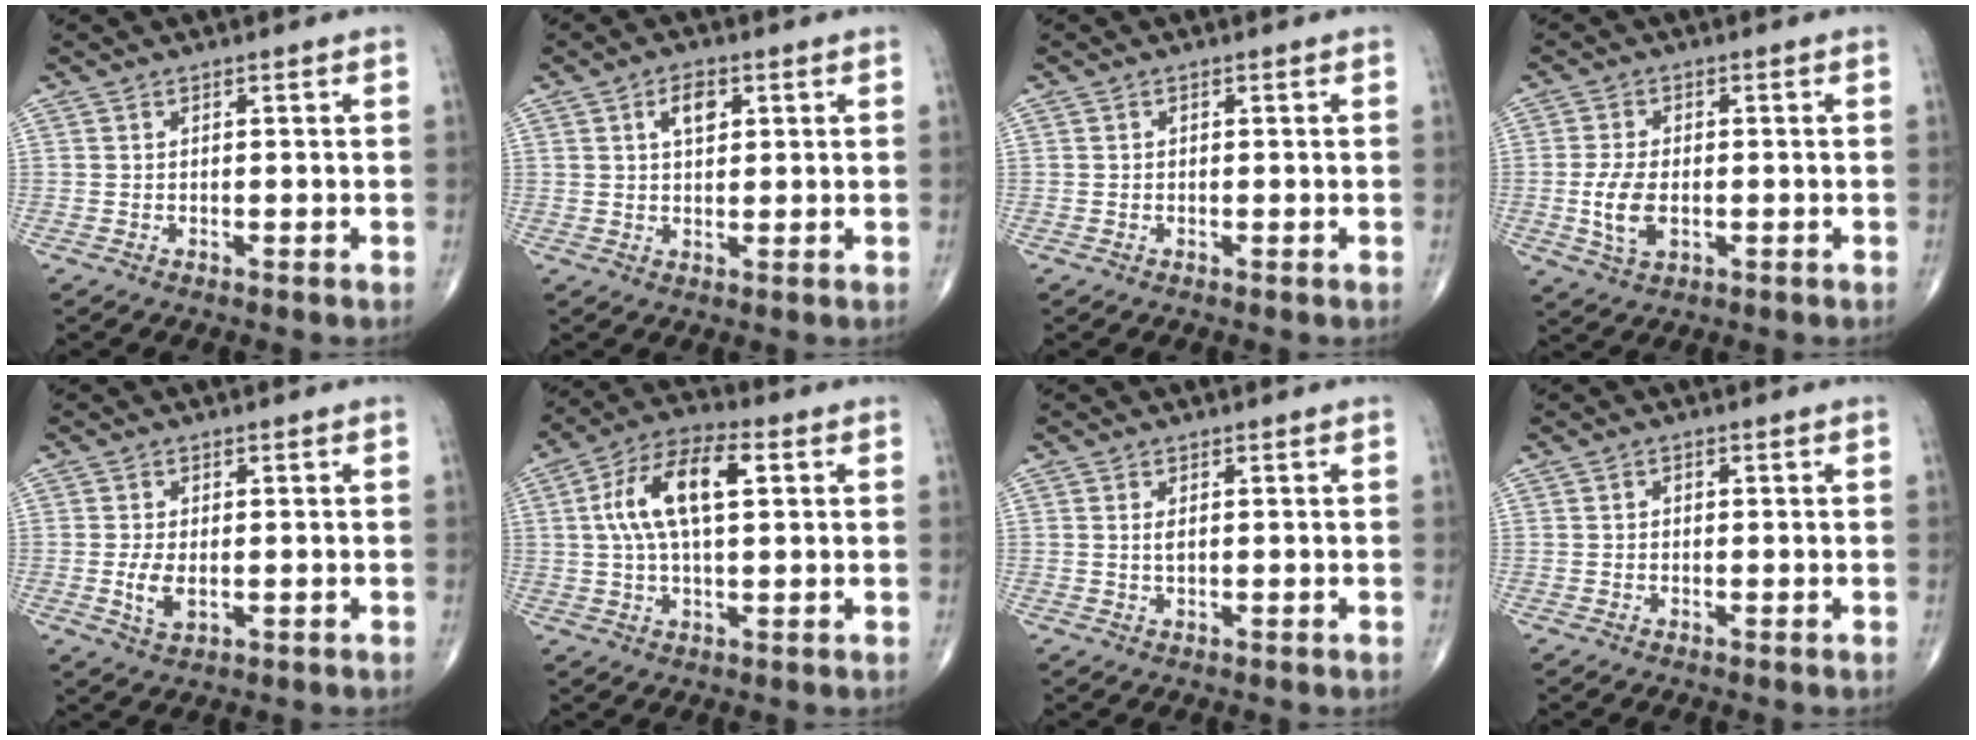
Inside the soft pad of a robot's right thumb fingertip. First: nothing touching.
{"total": 4.6, "force": [1.7, 2.6, 3.4], "torque": [-0.045, -0.002, 0.028]}
{"total": 0.0}
{"total": 6.5, "force": [-1.0, 3.6, 5.3], "torque": [-0.109, -0.004, -0.017]}
{"total": 4.1, "force": [-0.5, 2.1, 3.4], "torque": [-0.070, -0.009, -0.006]}
{"total": 13.2, "force": [2.9, 5.9, 11.5], "torque": [-0.219, 0.024, 0.048]}
{"total": 1.5, "force": [0.3, 0.7, 1.3], "torque": [-0.025, -0.001, 0.008]}
{"total": 0.6, "force": [0.0, 0.5, 0.3], "torque": [0.001, 0.001, -0.003]}